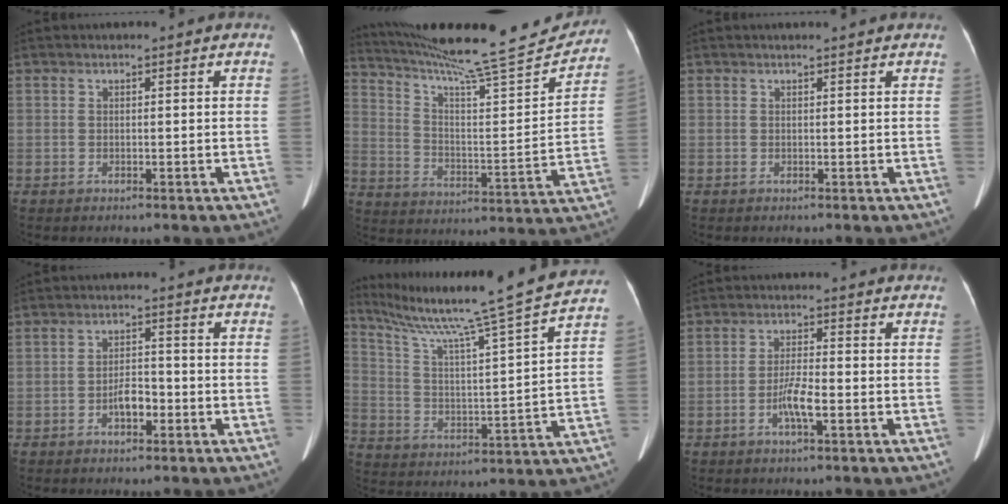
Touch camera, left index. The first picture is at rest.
{"total": 23.3, "force": [21.4, 0.8, 9.1], "torque": [-0.156, -0.046, 0.308]}
{"total": 2.0, "force": [1.9, 0.1, 0.6], "torque": [-0.010, 0.017, 0.019]}
{"total": 3.2, "force": [-1.6, 1.4, 2.4], "torque": [-0.042, 0.006, -0.029]}
{"total": 22.3, "force": [18.5, -1.7, 12.3], "torque": [-0.209, -0.014, 0.272]}
{"total": 4.0, "force": [-1.6, 0.4, 3.6], "torque": [-0.071, -0.004, -0.034]}